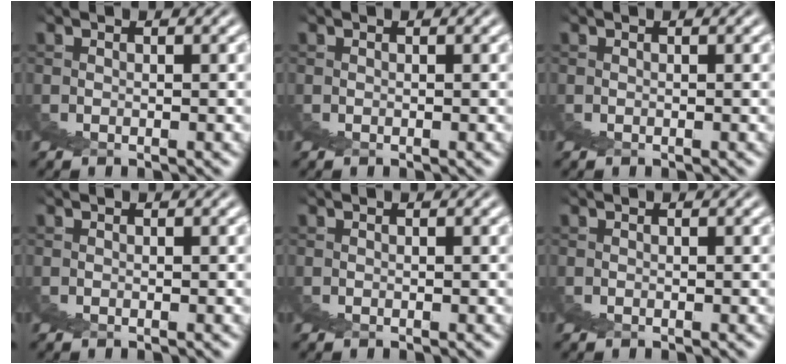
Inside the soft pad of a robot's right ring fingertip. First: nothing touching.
{"total": 0.0}
{"total": 0.0}
{"total": 0.0}
{"total": 0.0}
{"total": 0.0}